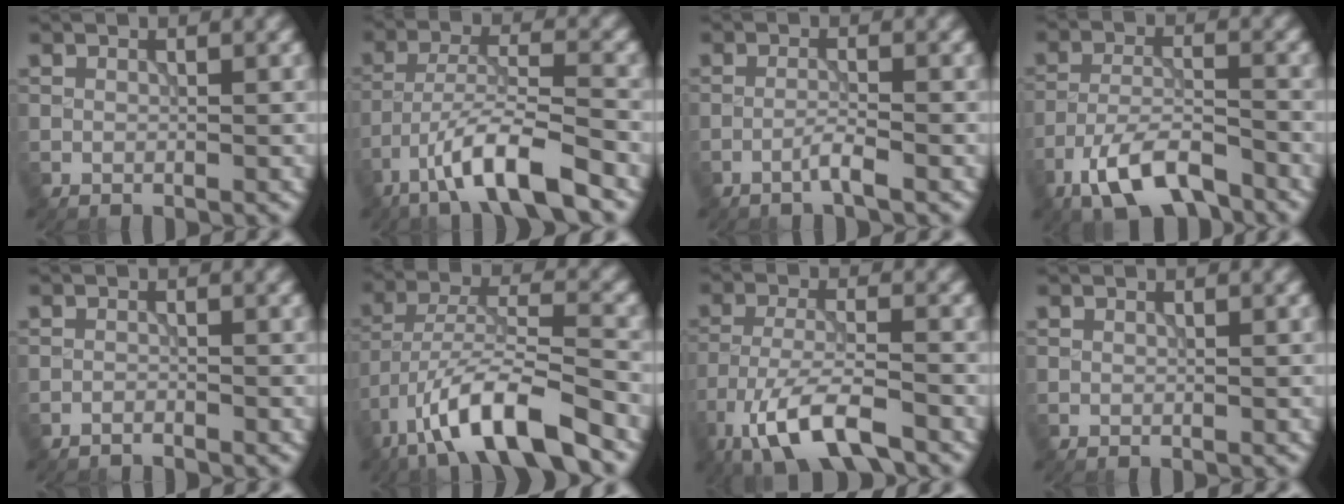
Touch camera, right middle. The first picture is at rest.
{"total": 8.1, "force": [-5.2, 1.5, 6.0], "torque": [-0.103, 0.007, -0.096]}
{"total": 1.6, "force": [-1.0, 0.0, 1.3], "torque": [-0.021, 0.008, -0.026]}
{"total": 6.9, "force": [-4.8, 2.3, 4.4], "torque": [-0.084, -0.001, -0.092]}
{"total": 1.1, "force": [-1.0, 0.1, 0.2], "torque": [-0.001, -0.001, -0.023]}
{"total": 10.3, "force": [-6.6, 2.7, 7.5], "torque": [-0.128, 0.010, -0.122]}
{"total": 7.8, "force": [-5.1, 2.3, 5.5], "torque": [-0.107, -0.006, -0.097]}
{"total": 0.0}